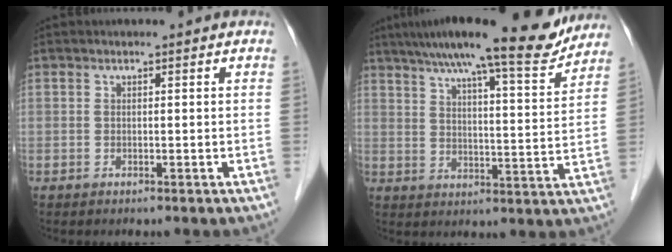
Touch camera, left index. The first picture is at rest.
{"total": 17.8, "force": [15.1, 1.4, 9.3], "torque": [-0.141, 0.005, 0.210]}